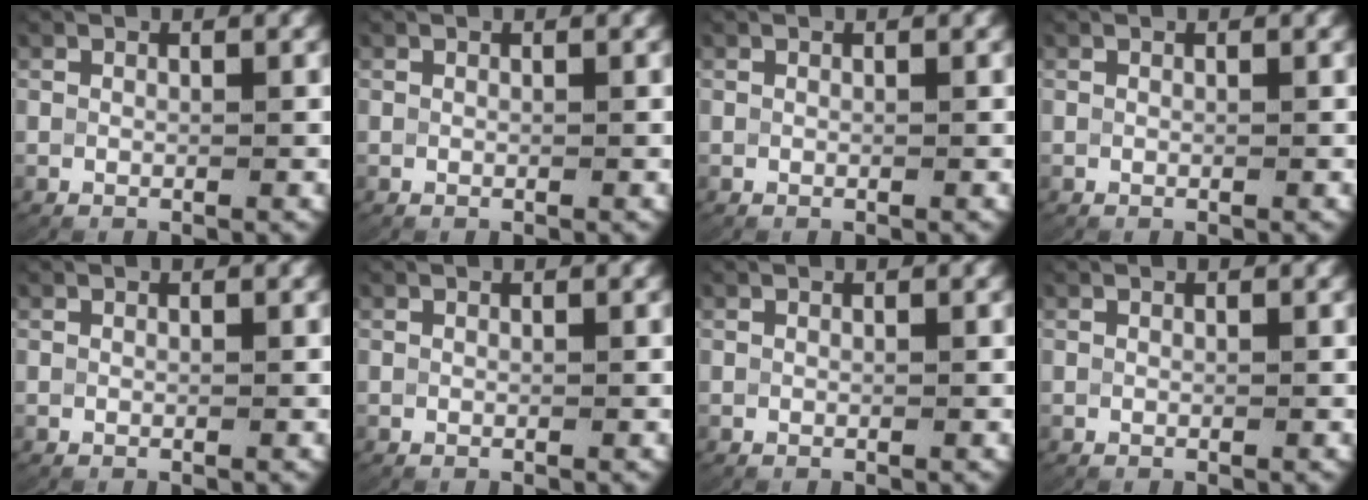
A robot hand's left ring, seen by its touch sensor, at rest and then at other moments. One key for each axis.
{"total": 0.0}
{"total": 0.0}
{"total": 0.0}
{"total": 0.0}
{"total": 0.0}
{"total": 0.0}
{"total": 0.0}